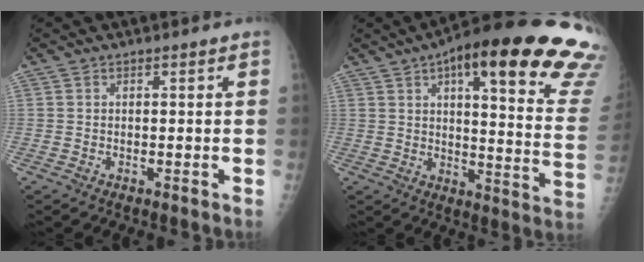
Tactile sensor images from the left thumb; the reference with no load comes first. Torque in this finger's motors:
{"motor_torque": [0.51, 0.53, 1.61, -1.16, 0.14]}